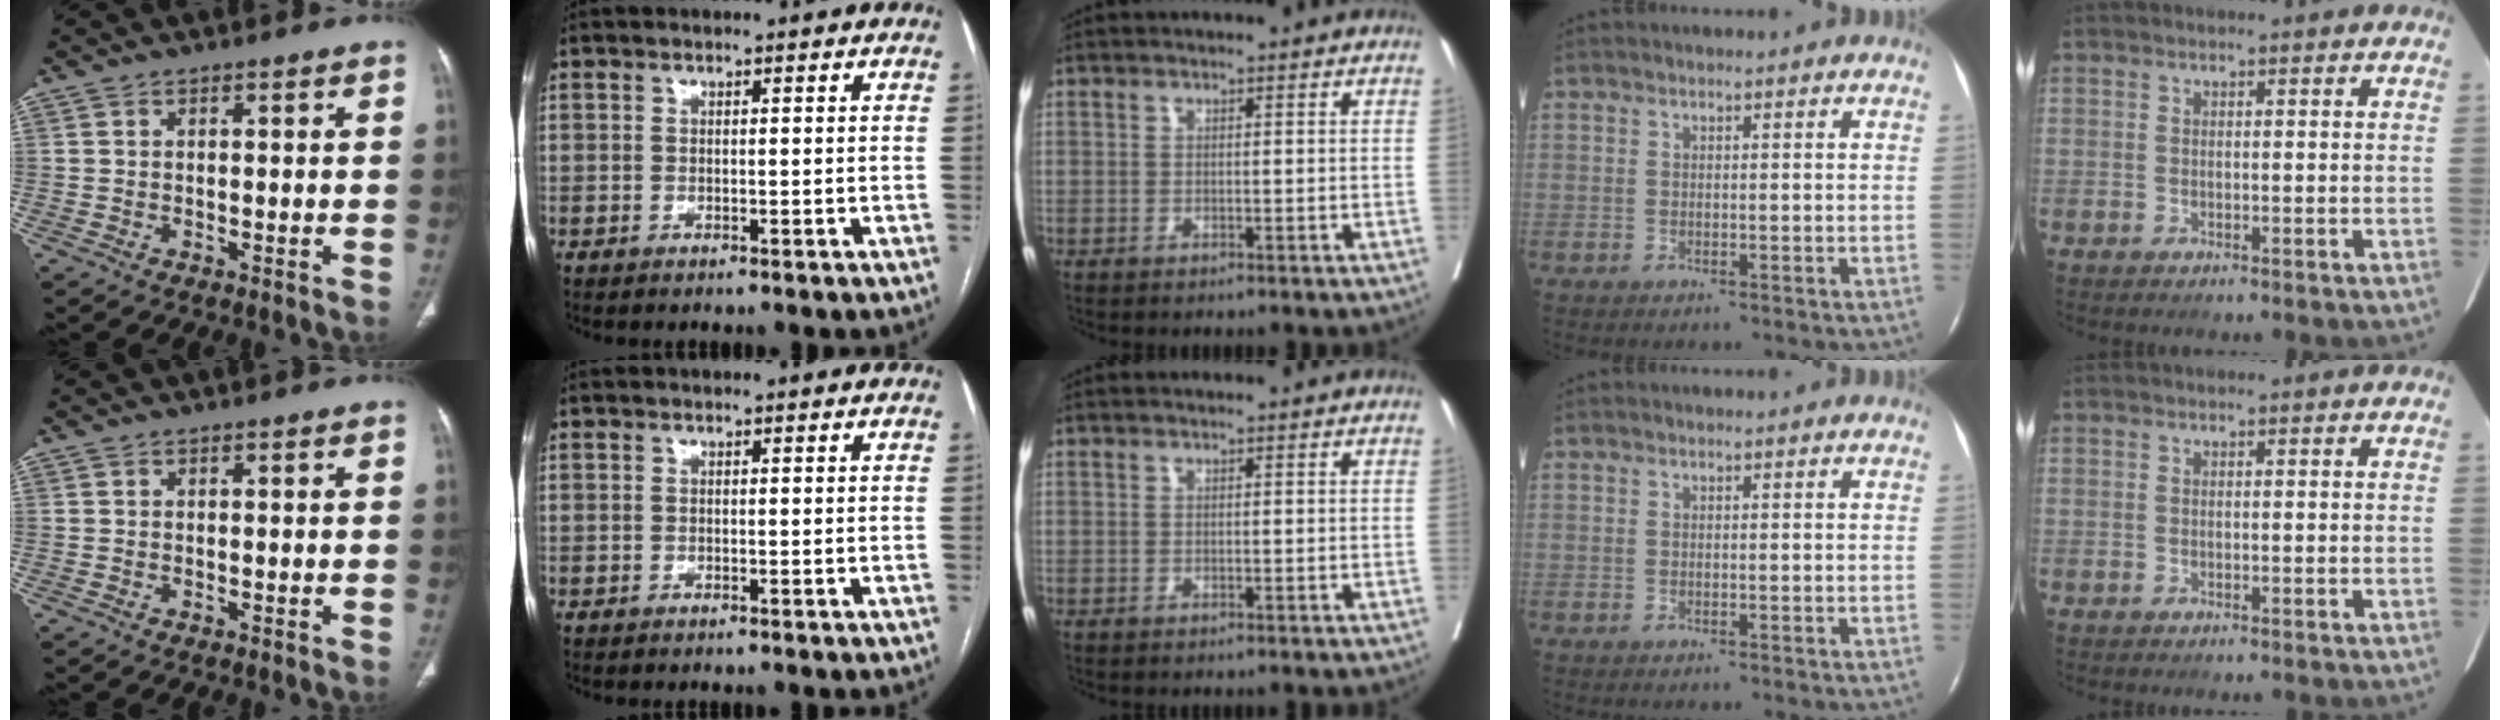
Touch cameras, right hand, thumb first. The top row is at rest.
{}